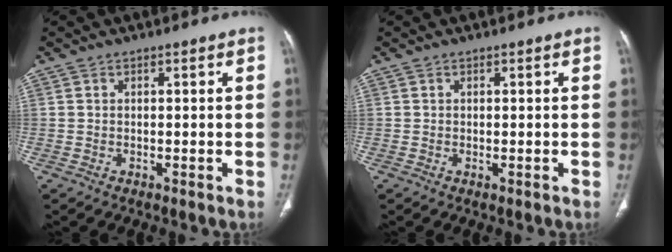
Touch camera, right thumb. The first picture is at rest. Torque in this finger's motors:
{"motor_torque": [0.40, 0.13, 0.38, -0.10, 0.03]}